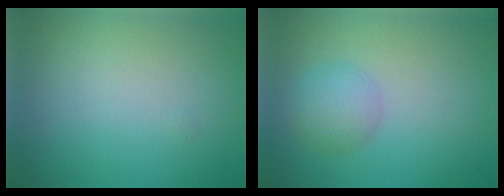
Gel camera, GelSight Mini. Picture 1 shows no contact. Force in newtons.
{"total": 2.8, "press": 2.8, "slide": 0.0}